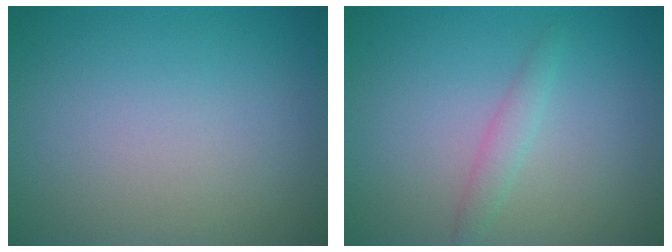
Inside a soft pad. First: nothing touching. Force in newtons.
{"total": 1.4, "press": 1.4, "slide": 0.0}